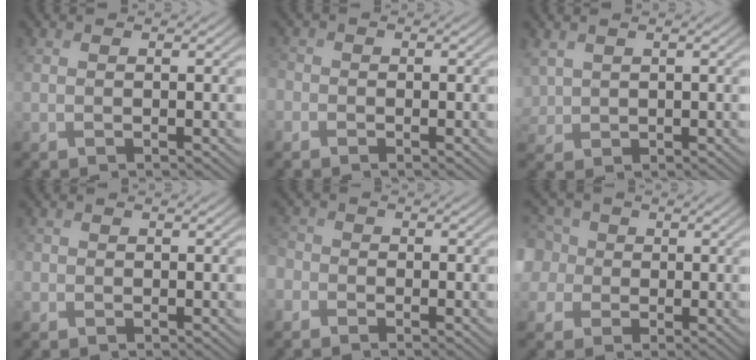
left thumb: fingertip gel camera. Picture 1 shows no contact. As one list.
[{"total": 1.9, "force": [-0.9, 1.6, 0.4], "torque": [-0.012, -0.002, -0.028]}, {"total": 2.8, "force": [0.9, 2.4, 1.3], "torque": [-0.048, -0.002, 0.018]}, {"total": 1.0, "force": [-0.3, 0.9, 0.0], "torque": [0.003, -0.005, -0.011]}, {"total": 2.8, "force": [-1.7, 2.1, 0.8], "torque": [-0.029, -0.003, -0.047]}, {"total": 8.4, "force": [1.1, 7.5, 3.8], "torque": [-0.137, 0.018, -0.002]}]